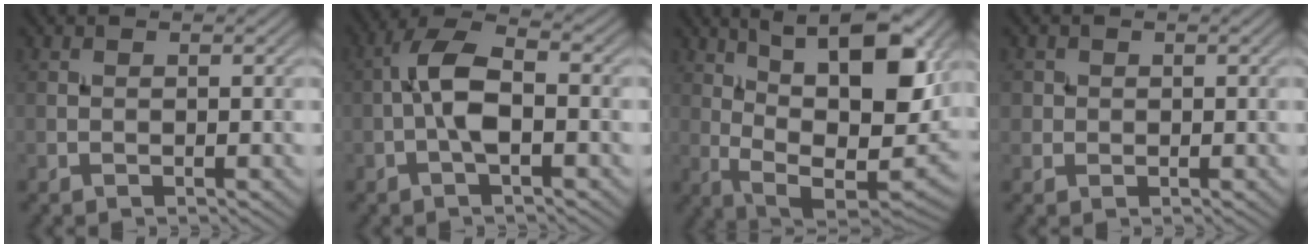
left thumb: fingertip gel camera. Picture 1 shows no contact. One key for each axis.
{"total": 6.1, "fx": -1.1, "fy": 2.4, "fz": 5.5, "tx": -0.109, "ty": 0.016, "tz": -0.032}
{"total": 16.2, "fx": 5.8, "fy": 6.9, "fz": 13.4, "tx": -0.222, "ty": -0.003, "tz": 0.099}
{"total": 1.5, "fx": 0.3, "fy": 1.5, "fz": 0.2, "tx": 0.000, "ty": -0.004, "tz": 0.004}